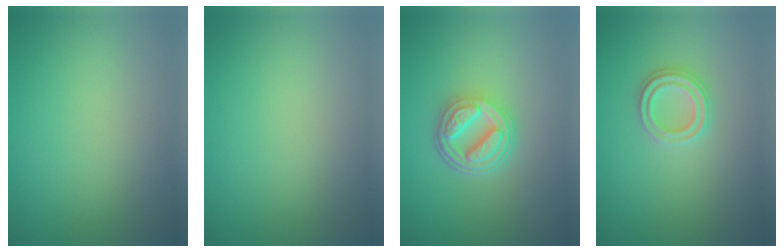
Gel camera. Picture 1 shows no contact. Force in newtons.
{"total": 0.0}
{"total": 4.8, "press": 3.8, "slide": 3.1}
{"total": 2.3, "press": 2.2, "slide": 0.8}